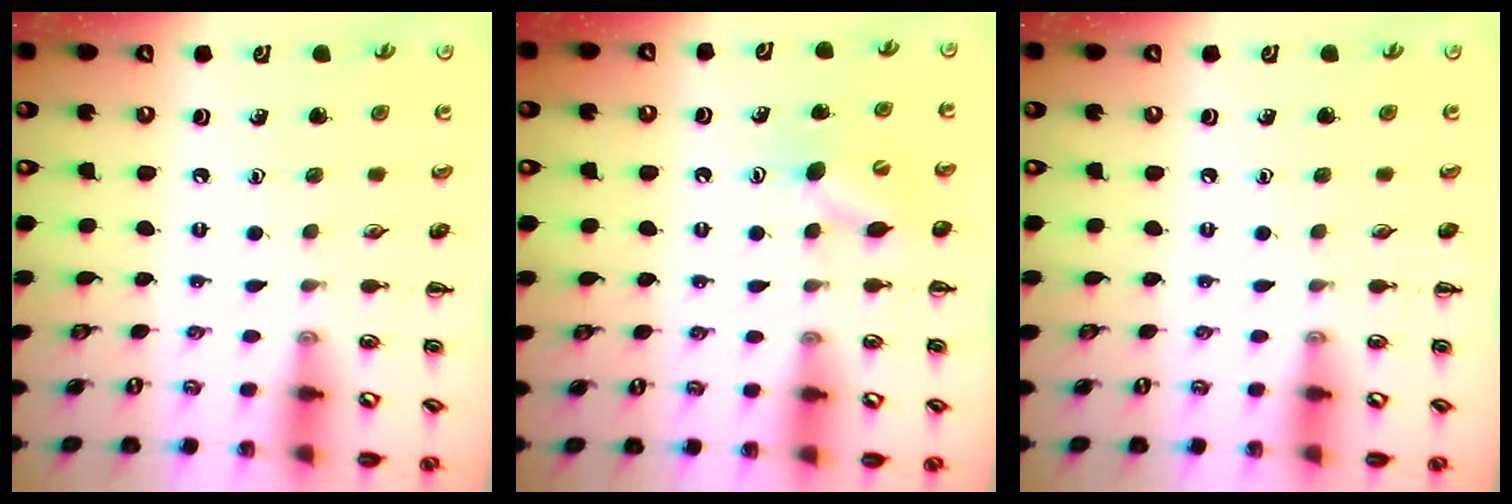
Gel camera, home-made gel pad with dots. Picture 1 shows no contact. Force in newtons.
{"total": 6.6, "press": 6.5, "slide": 1.5}
{"total": 0.0}